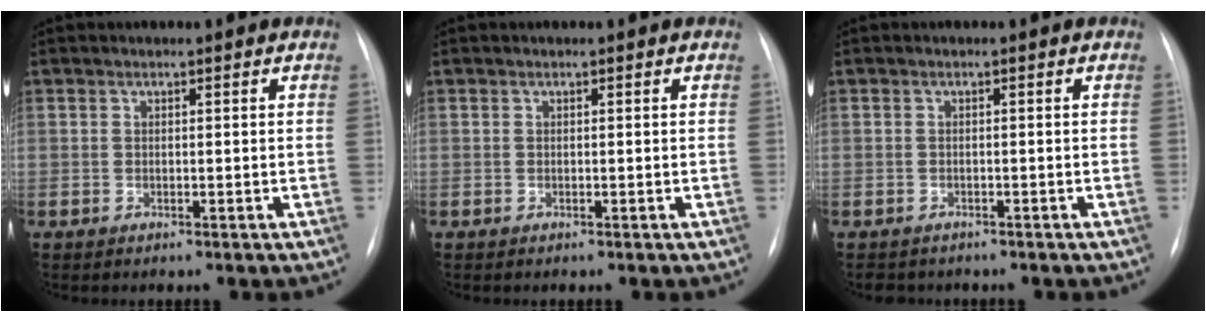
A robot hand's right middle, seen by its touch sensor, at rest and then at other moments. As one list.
[{"total": 0.0}, {"total": 2.5, "force": [-2.2, 1.2, 0.2], "torque": [-0.003, -0.001, -0.030]}]